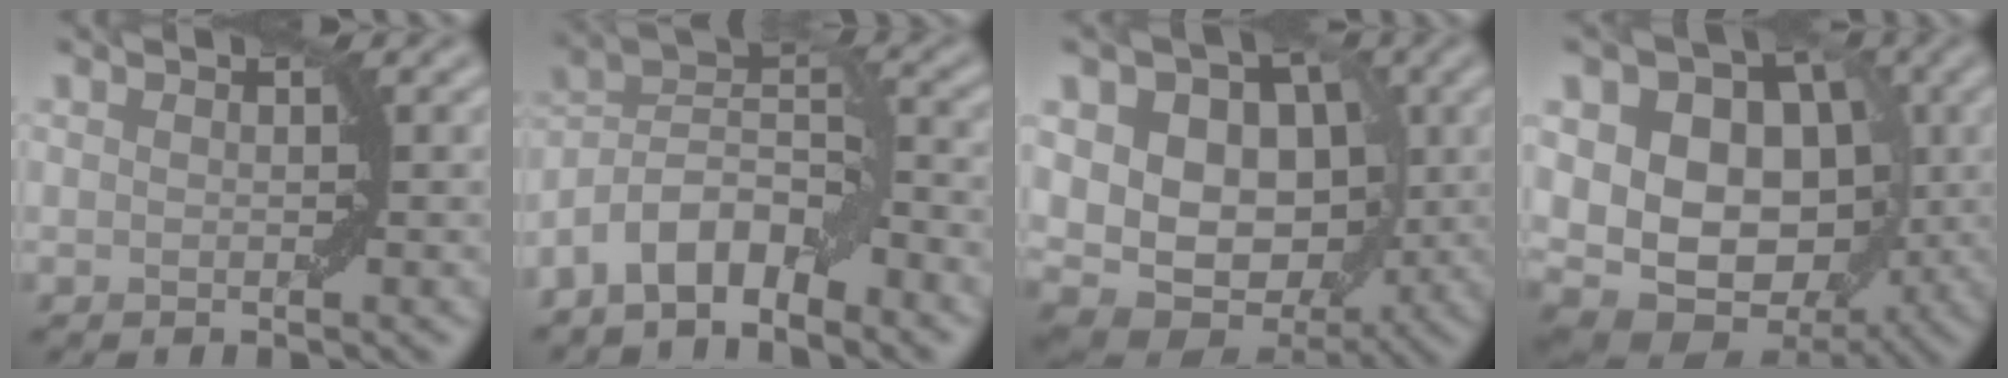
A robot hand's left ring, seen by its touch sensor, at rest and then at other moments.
{"total": 7.3, "force": [-4.5, 3.2, 4.8], "torque": [-0.078, 0.013, -0.092]}
{"total": 13.3, "force": [1.7, 10.0, 8.7], "torque": [-0.090, 0.030, 0.009]}
{"total": 14.7, "force": [1.5, 10.9, 9.7], "torque": [-0.113, 0.026, 0.009]}